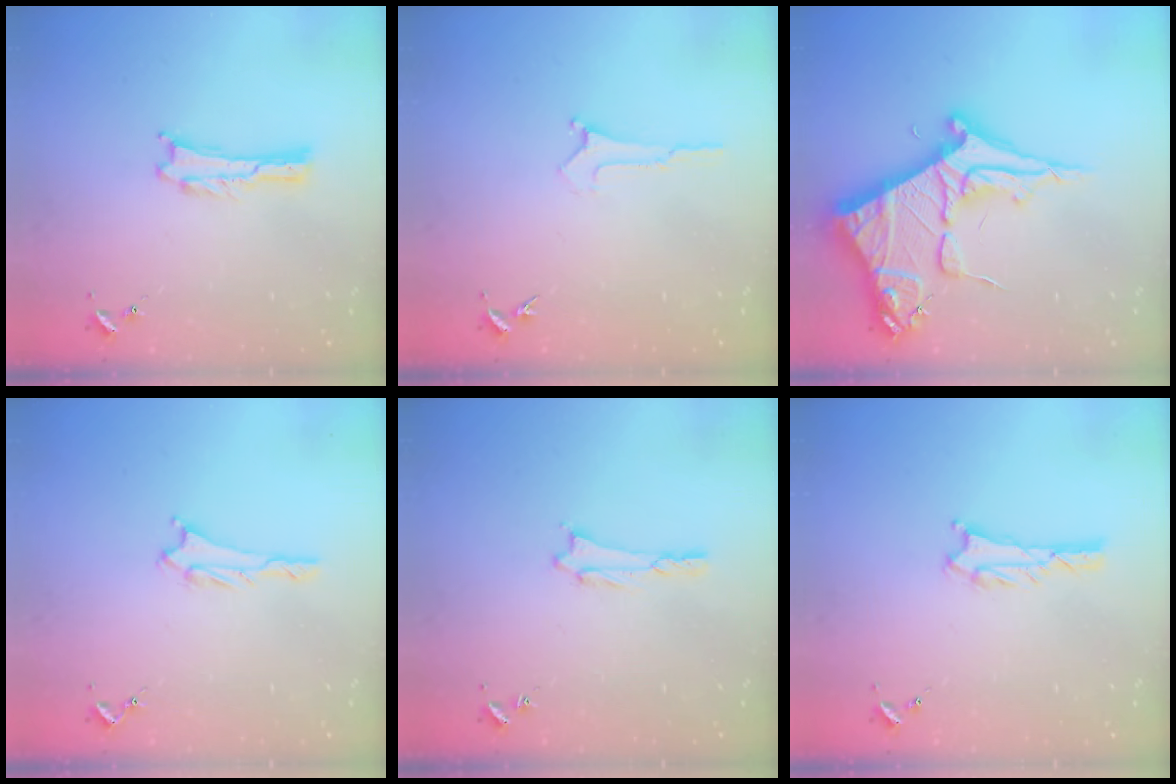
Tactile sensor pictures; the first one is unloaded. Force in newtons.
{"total": 0.0}
{"total": 10.6, "press": 10.6, "slide": 1.2}
{"total": 1.1, "press": 1.0, "slide": 0.1}
{"total": 0.8, "press": 0.8, "slide": 0.1}
{"total": 0.7, "press": 0.7, "slide": 0.1}